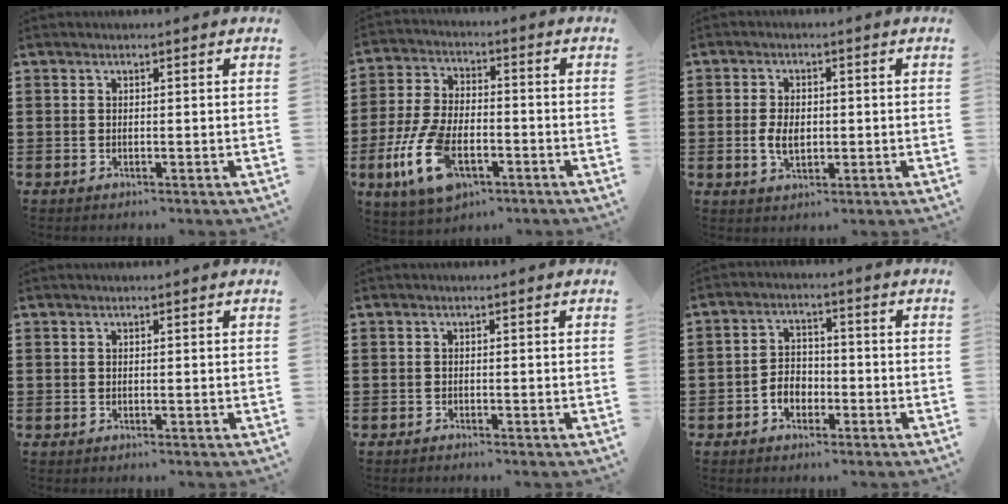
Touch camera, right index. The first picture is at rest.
{"total": 11.2, "force": [-4.9, 5.5, 8.5], "torque": [-0.209, -0.007, -0.095]}
{"total": 4.0, "force": [-0.4, 2.5, 3.1], "torque": [-0.066, 0.005, -0.010]}
{"total": 0.0}
{"total": 0.6, "force": [-0.6, -0.1, 0.1], "torque": [-0.003, -0.003, -0.013]}
{"total": 3.7, "force": [-1.8, 2.7, 1.8], "torque": [-0.039, 0.007, -0.036]}